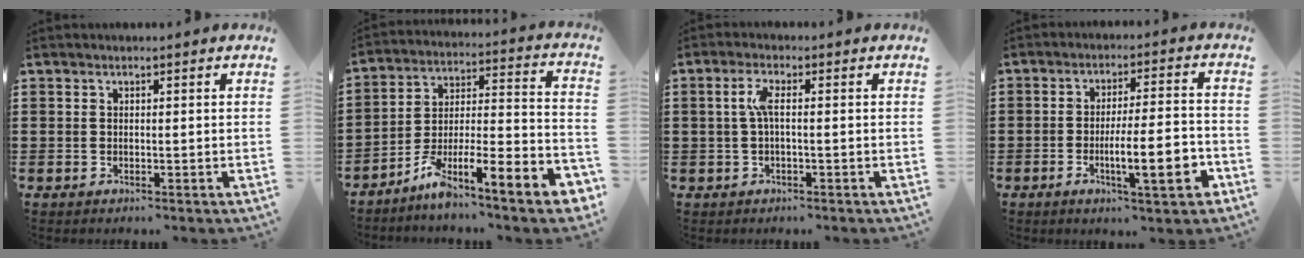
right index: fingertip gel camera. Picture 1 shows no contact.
{"total": 8.6, "force": [-6.5, 0.8, 5.5], "torque": [-0.089, -0.008, -0.131]}
{"total": 3.3, "force": [-0.1, 0.8, 3.2], "torque": [-0.070, 0.002, -0.006]}
{"total": 10.4, "force": [-3.6, 2.1, 9.6], "torque": [-0.137, -0.005, -0.060]}